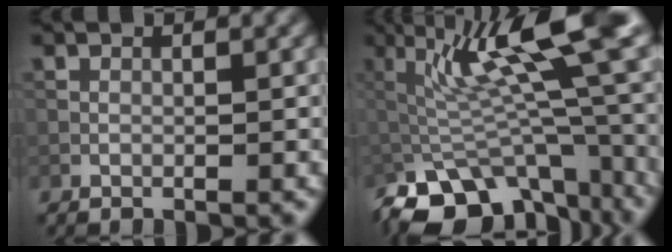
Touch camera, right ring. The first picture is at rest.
{"total": 11.7, "force": [-4.6, 3.5, 10.2], "torque": [-0.163, 0.012, -0.066]}